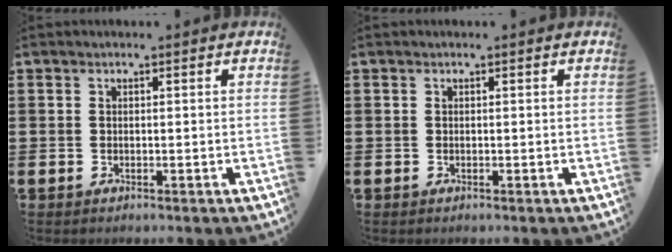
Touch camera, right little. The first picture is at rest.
{"total": 0.0}